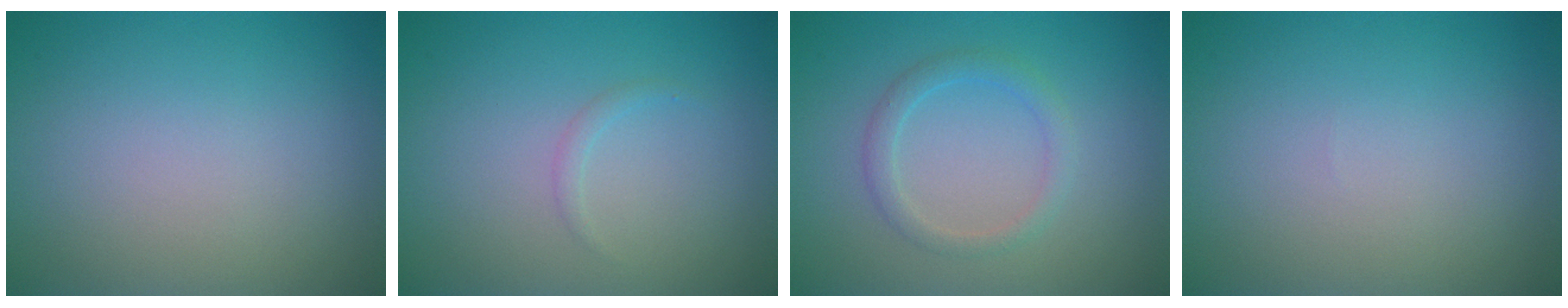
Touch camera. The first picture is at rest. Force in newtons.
{"total": 0.7, "press": 0.7, "slide": 0.1}
{"total": 1.9, "press": 1.9, "slide": 0.2}
{"total": 0.0}